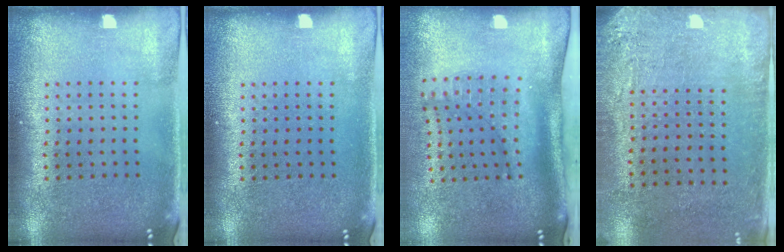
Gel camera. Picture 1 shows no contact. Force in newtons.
{"total": 0.0}
{"total": 2.2, "press": 1.5, "slide": 1.6}
{"total": 2.8, "press": 2.3, "slide": 1.6}